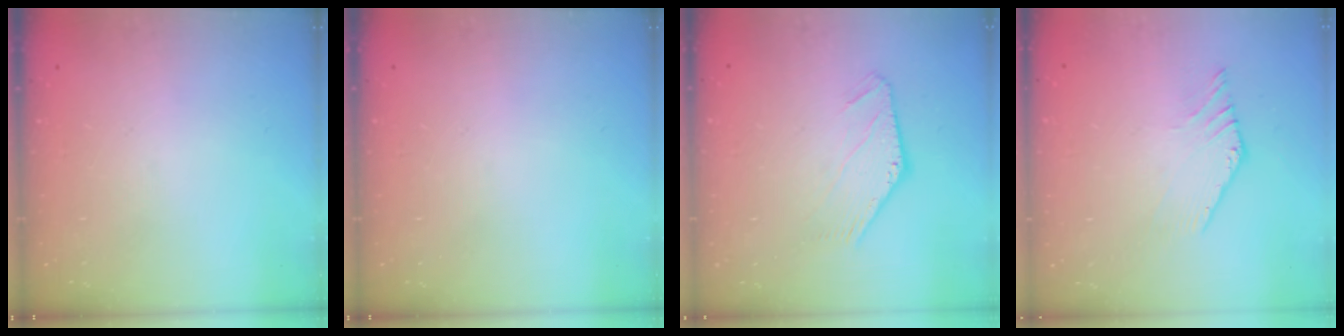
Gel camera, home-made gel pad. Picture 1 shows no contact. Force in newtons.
{"total": 0.0}
{"total": 0.6, "press": 0.6, "slide": 0.1}
{"total": 2.1, "press": 2.1, "slide": 0.2}